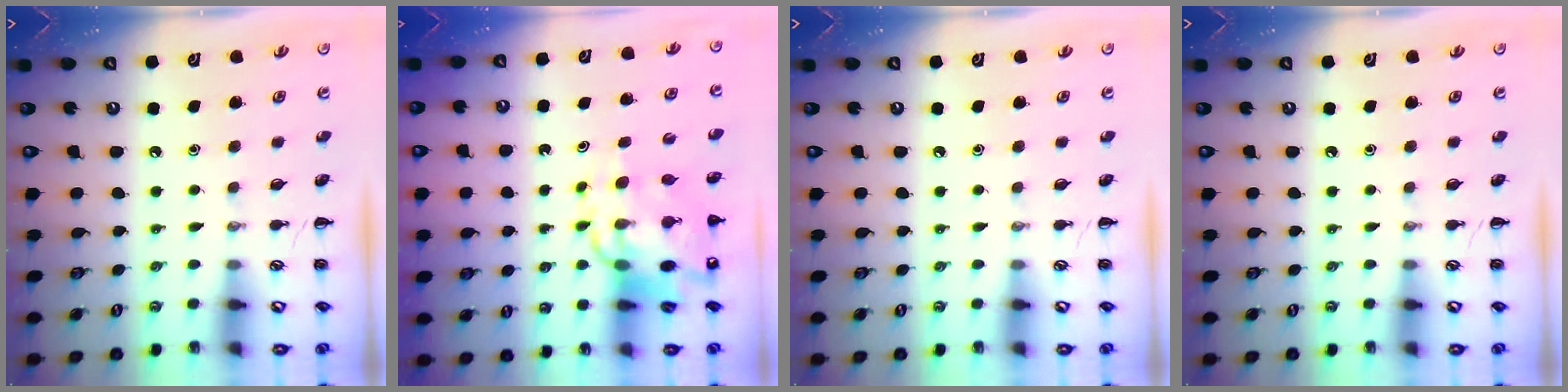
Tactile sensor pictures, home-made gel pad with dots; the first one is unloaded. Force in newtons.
{"total": 13.3, "press": 12.7, "slide": 3.9}
{"total": 0.0}
{"total": 0.0}